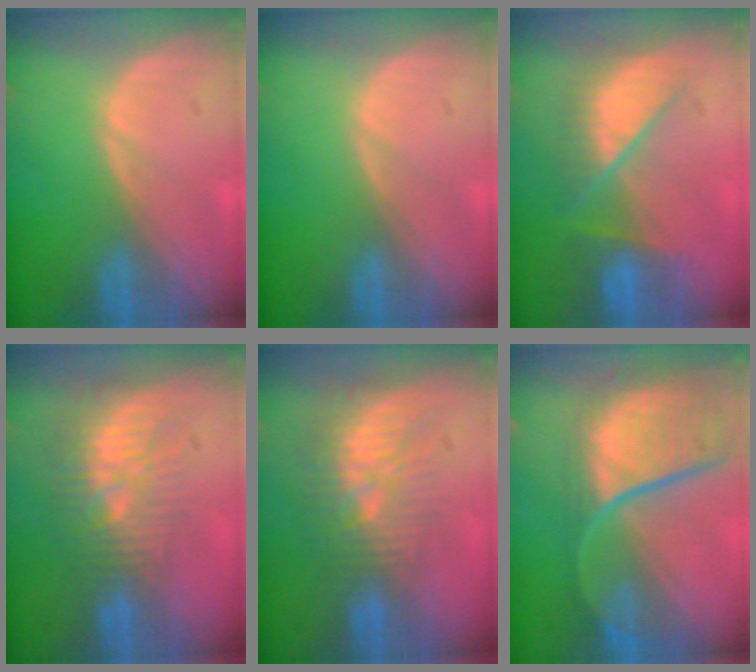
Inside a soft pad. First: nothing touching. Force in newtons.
{"total": 0.0}
{"total": 7.2, "press": 7.2, "slide": 0.5}
{"total": 10.2, "press": 8.9, "slide": 4.9}
{"total": 10.2, "press": 8.9, "slide": 4.9}
{"total": 12.0, "press": 9.9, "slide": 6.7}